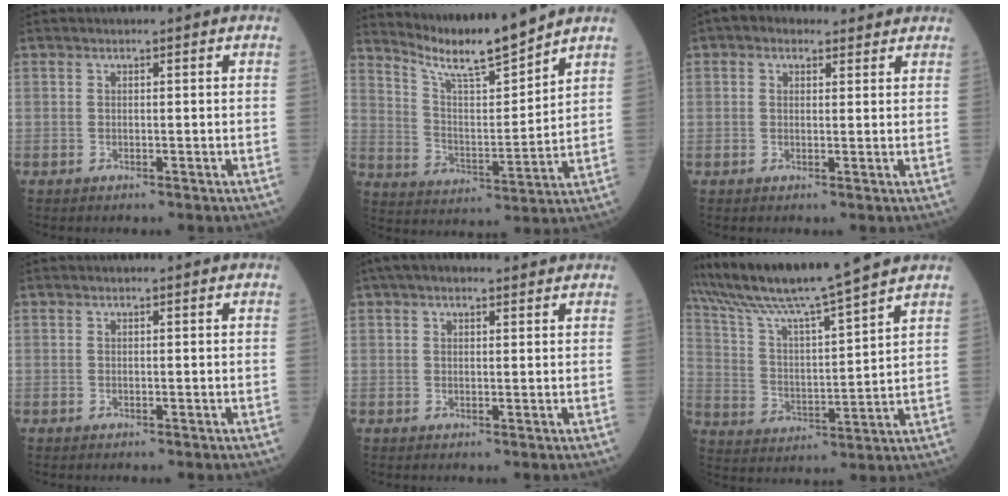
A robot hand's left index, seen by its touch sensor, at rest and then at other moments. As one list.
[{"total": 10.9, "force": [10.3, -0.6, 3.7], "torque": [-0.075, -0.007, 0.191]}, {"total": 3.7, "force": [2.6, 2.2, 1.5], "torque": [-0.027, 0.029, 0.040]}, {"total": 0.0}, {"total": 4.6, "force": [3.5, 1.6, 2.5], "torque": [-0.039, 0.037, 0.055]}, {"total": 15.8, "force": [14.0, -1.4, 7.1], "torque": [-0.139, 0.011, 0.244]}]